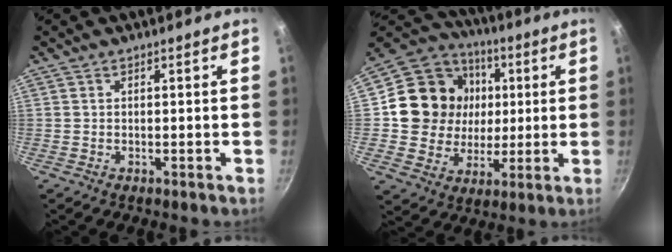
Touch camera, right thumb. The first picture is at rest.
{"total": 18.0, "force": [2.7, 16.1, 7.5], "torque": [-0.115, 0.012, 0.047]}